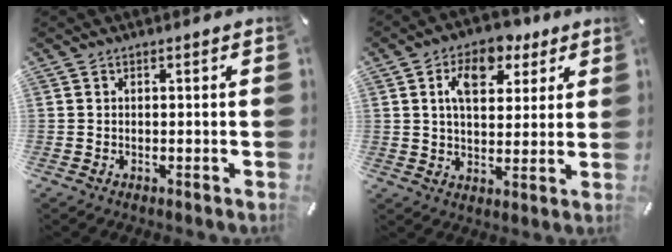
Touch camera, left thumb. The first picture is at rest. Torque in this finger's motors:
{"motor_torque": [0.36, 0.13, 0.19, -0.06, 0.20]}